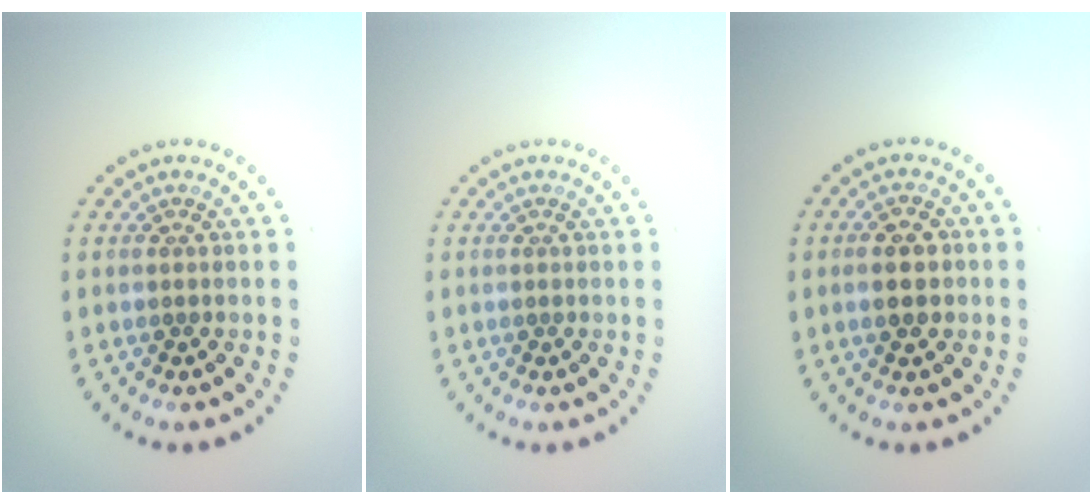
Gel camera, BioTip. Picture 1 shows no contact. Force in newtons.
{"total": 0.0}
{"total": 2.6, "press": 2.6, "slide": 0.2}